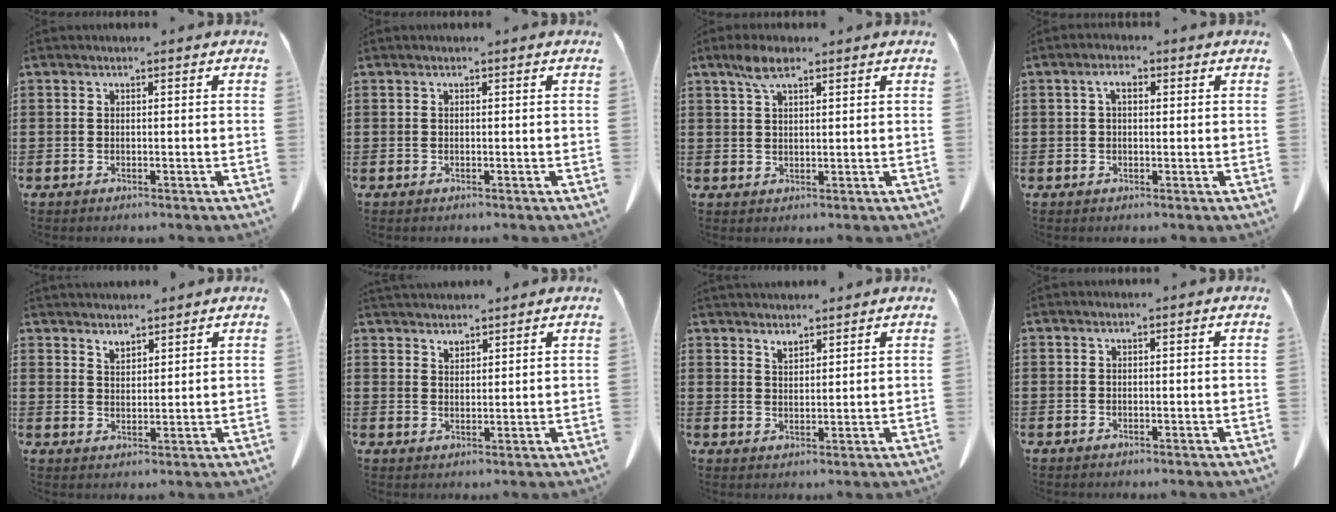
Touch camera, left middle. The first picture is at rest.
{"total": 0.0}
{"total": 4.2, "force": [2.6, 1.5, 3.0], "torque": [-0.066, 0.005, 0.046]}
{"total": 2.6, "force": [0.6, 1.3, 2.1], "torque": [-0.046, 0.009, 0.010]}
{"total": 2.7, "force": [2.6, 0.7, 0.2], "torque": [-0.011, -0.005, 0.051]}
{"total": 2.7, "force": [2.7, 0.6, -0.1], "torque": [-0.005, -0.007, 0.053]}
{"total": 2.5, "force": [2.4, 0.5, 0.3], "torque": [-0.010, -0.004, 0.047]}
{"total": 0.0}